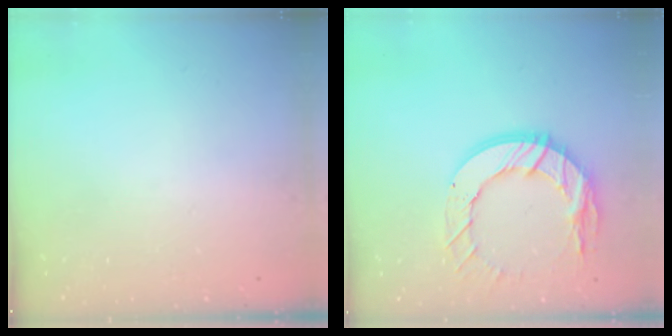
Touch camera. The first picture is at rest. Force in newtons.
{"total": 14.3, "press": 14.2, "slide": 1.4}